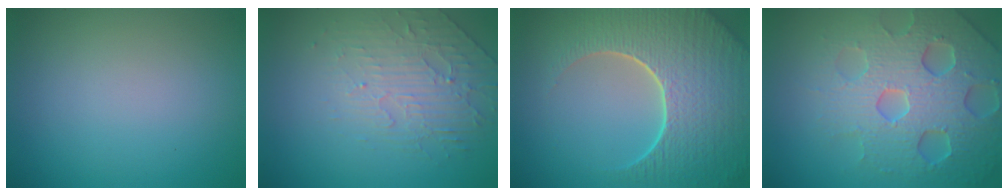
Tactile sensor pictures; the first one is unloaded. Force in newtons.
{"total": 2.5, "press": 1.8, "slide": 1.6}
{"total": 9.4, "press": 6.7, "slide": 6.6}
{"total": 7.3, "press": 7.2, "slide": 1.5}